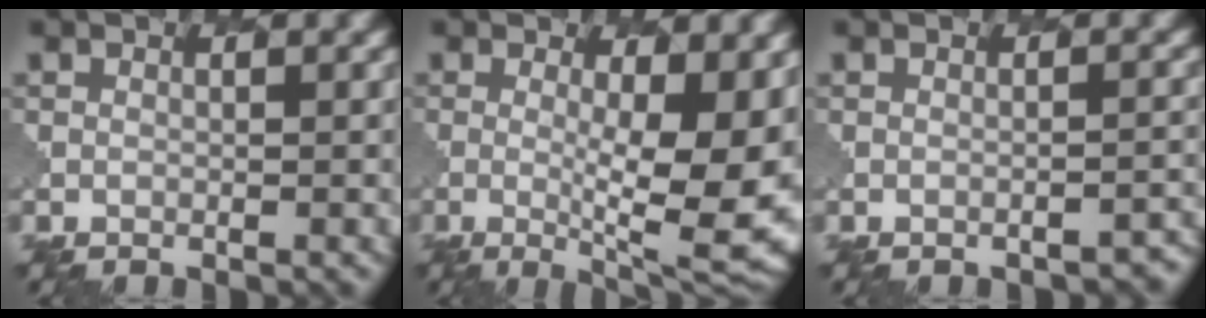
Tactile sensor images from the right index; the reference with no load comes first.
{"total": 10.8, "force": [0.2, 3.1, 10.4], "torque": [-0.126, -0.016, 0.005]}
{"total": 2.4, "force": [-2.2, 0.6, 0.8], "torque": [-0.001, 0.014, -0.026]}